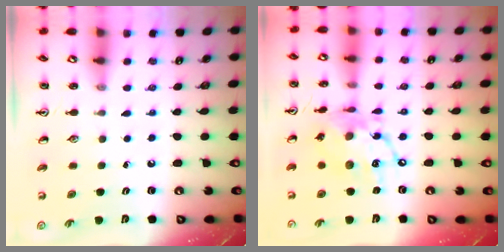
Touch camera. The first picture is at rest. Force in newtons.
{"total": 14.0, "press": 13.9, "slide": 1.6}